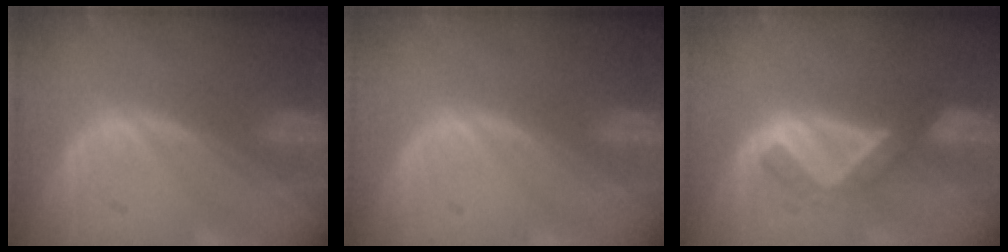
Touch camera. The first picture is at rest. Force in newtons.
{"total": 0.0}
{"total": 5.1, "press": 4.3, "slide": 2.7}